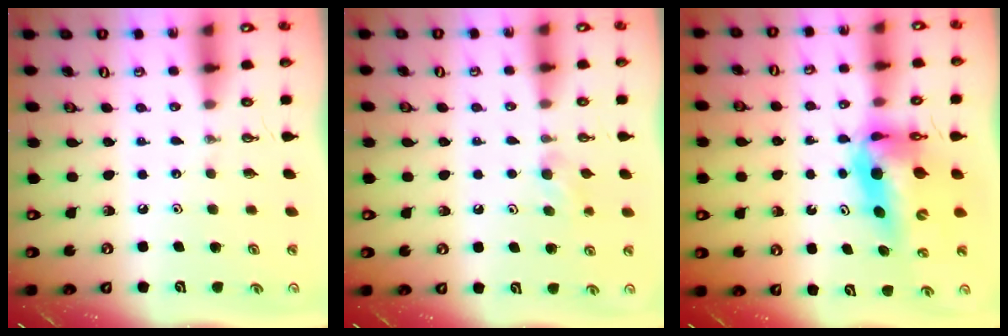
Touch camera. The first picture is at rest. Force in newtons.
{"total": 4.4, "press": 4.2, "slide": 1.1}
{"total": 11.2, "press": 10.9, "slide": 2.6}